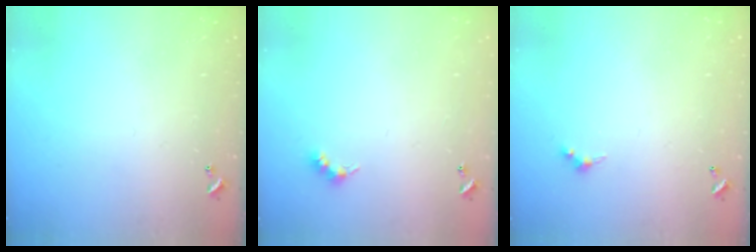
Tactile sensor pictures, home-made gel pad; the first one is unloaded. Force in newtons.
{"total": 3.5, "press": 3.4, "slide": 0.6}
{"total": 2.4, "press": 2.3, "slide": 0.5}